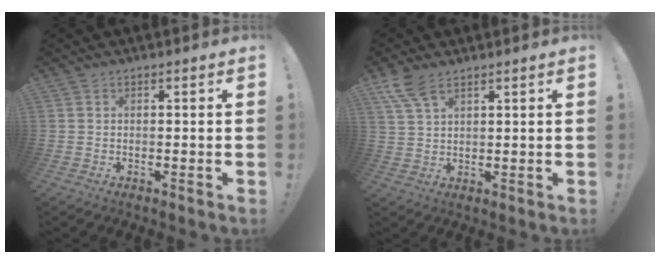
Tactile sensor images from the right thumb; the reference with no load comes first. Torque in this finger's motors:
{"motor_torque": [-0.09, 0.12, 0.06, 0.02, 0.05]}